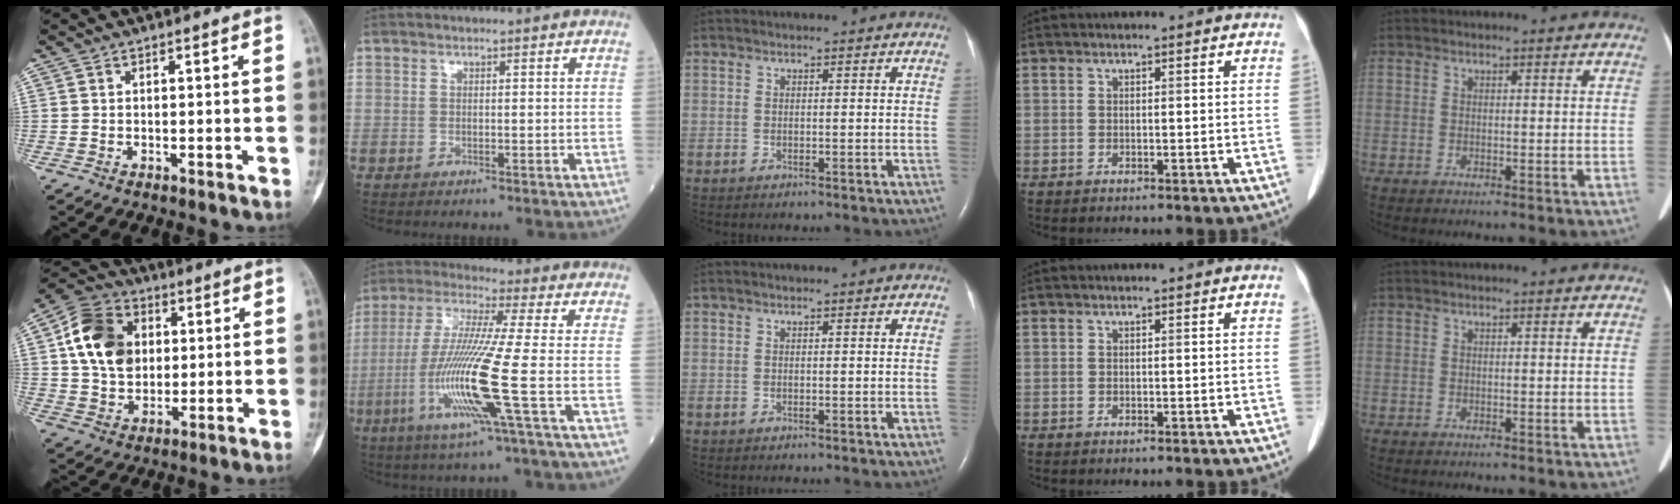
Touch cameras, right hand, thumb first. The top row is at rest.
{"thumb": {"total": 14.7, "force": [3.1, 11.2, 9.0], "torque": [-0.139, 0.004, 0.051]}, "index": {"total": 14.6, "force": [-4.2, -1.8, 13.9], "torque": [-0.295, -0.022, -0.090]}}